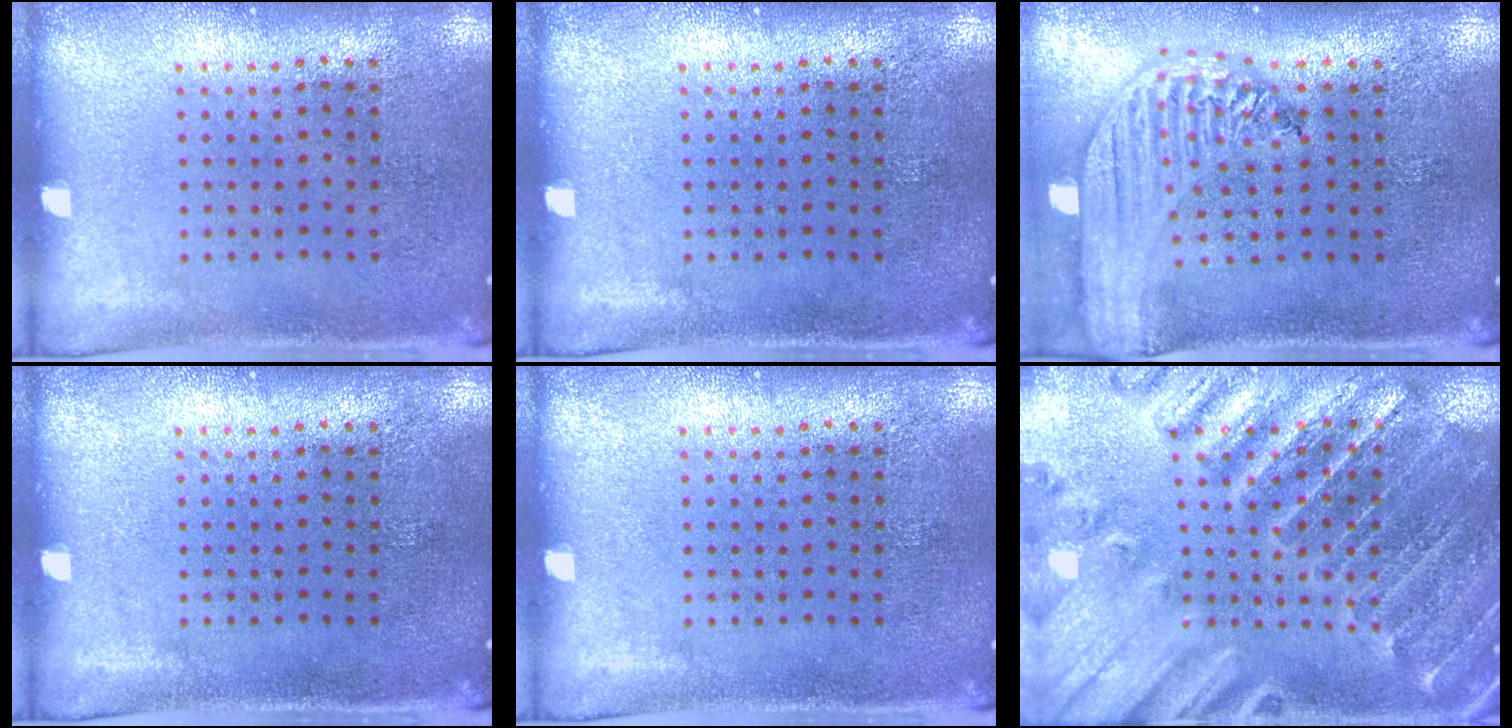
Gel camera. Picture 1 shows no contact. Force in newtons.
{"total": 0.0}
{"total": 2.9, "press": 2.4, "slide": 1.7}
{"total": 0.0}
{"total": 0.0}
{"total": 2.7, "press": 2.7, "slide": 0.4}